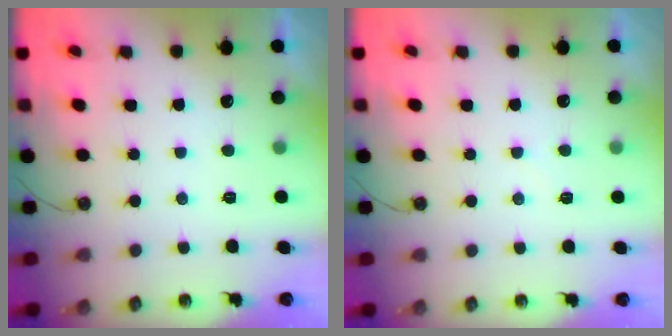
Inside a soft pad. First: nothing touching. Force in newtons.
{"total": 5.9, "press": 5.9, "slide": 0.6}